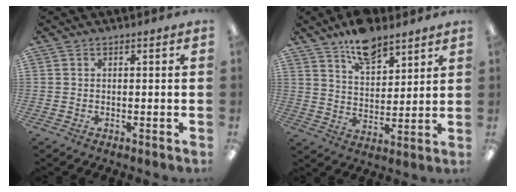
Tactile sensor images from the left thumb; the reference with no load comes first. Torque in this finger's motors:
{"motor_torque": [1.67, 0.98, 1.45, -1.09, 0.08]}